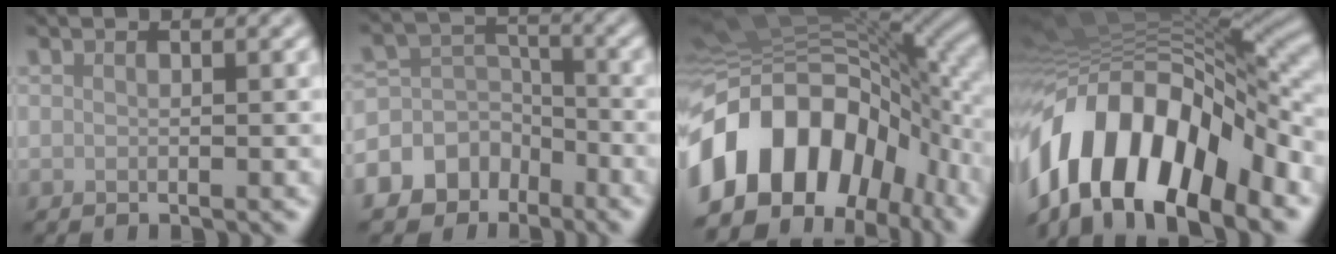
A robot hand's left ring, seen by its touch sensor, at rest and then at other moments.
{"total": 8.8, "force": [-5.2, 6.7, 2.3], "torque": [-0.034, 0.003, -0.099]}
{"total": 16.0, "force": [-5.2, 10.6, 10.8], "torque": [-0.197, 0.004, -0.094]}
{"total": 16.0, "force": [-6.4, 8.0, 12.3], "torque": [-0.214, 0.011, -0.115]}